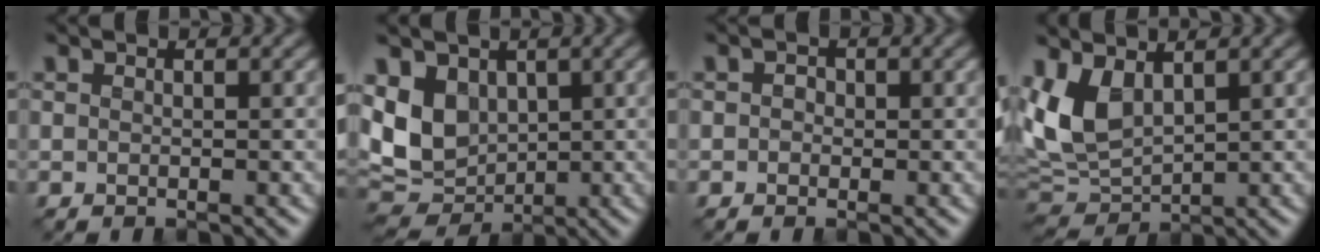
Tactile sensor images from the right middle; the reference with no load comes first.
{"total": 7.4, "force": [0.9, 5.8, 4.6], "torque": [-0.108, -0.009, 0.014]}
{"total": 1.0, "force": [-0.1, 1.0, 0.4], "torque": [-0.002, -0.003, -0.007]}
{"total": 6.0, "force": [1.8, 3.5, 4.6], "torque": [-0.105, -0.006, 0.033]}